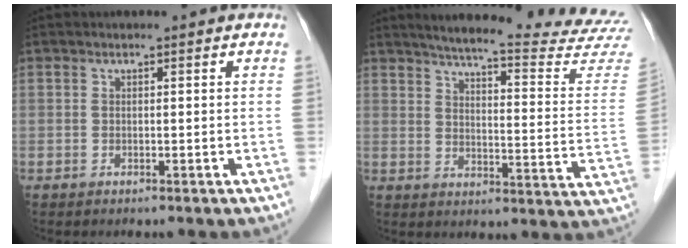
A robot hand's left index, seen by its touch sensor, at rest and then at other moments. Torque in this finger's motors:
{"motor_torque": [0.61, -0.95, 0.06, 0.02]}